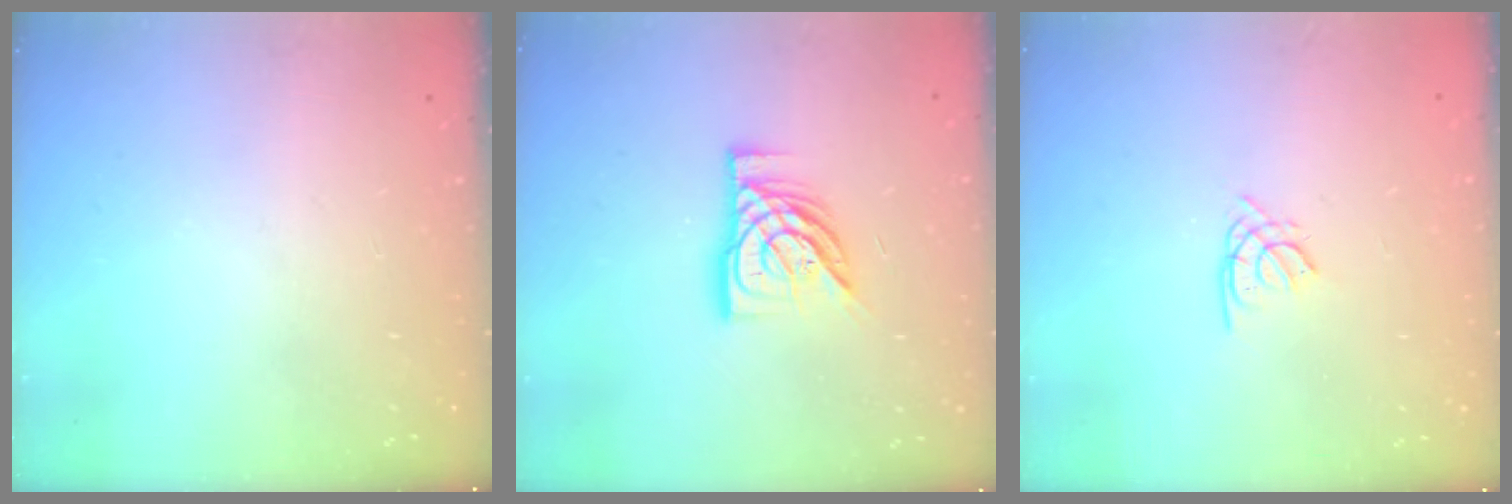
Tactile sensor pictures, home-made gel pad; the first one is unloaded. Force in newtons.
{"total": 13.3, "press": 13.2, "slide": 1.2}
{"total": 1.4, "press": 1.4, "slide": 0.4}